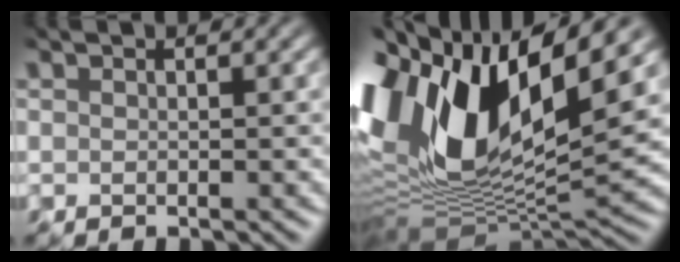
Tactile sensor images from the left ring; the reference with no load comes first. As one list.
[{"total": 16.7, "force": [4.7, 7.9, 14.0], "torque": [-0.295, 0.009, 0.077]}]